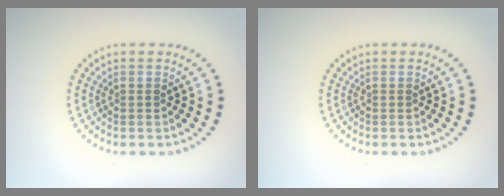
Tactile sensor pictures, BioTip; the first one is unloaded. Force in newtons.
{"total": 0.0}